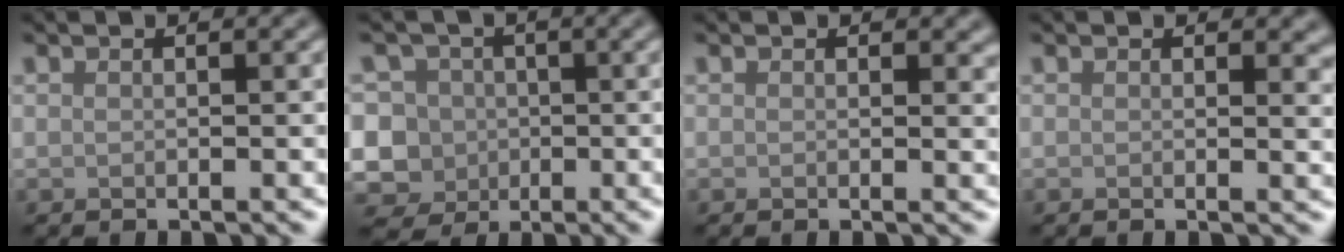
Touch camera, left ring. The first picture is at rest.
{"total": 7.8, "force": [-1.2, 7.4, 2.3], "torque": [-0.043, 0.024, -0.056]}
{"total": 1.1, "force": [0.5, 0.7, 0.7], "torque": [-0.004, -0.004, 0.004]}
{"total": 1.5, "force": [0.7, 0.8, 1.1], "torque": [-0.008, -0.007, 0.009]}